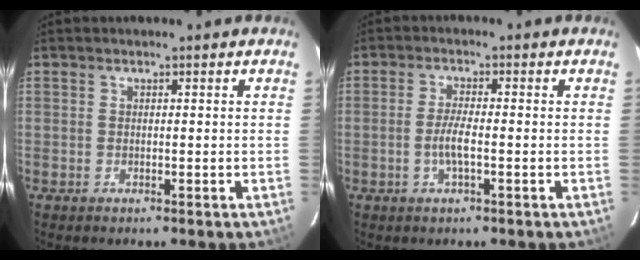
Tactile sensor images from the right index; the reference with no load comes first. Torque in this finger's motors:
{"motor_torque": [0.64, -0.45, 0.46, 0.10]}